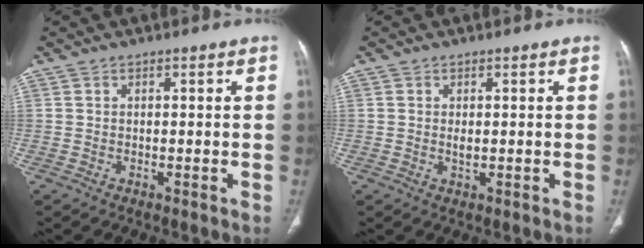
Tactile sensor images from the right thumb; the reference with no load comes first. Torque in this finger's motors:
{"motor_torque": [0.98, -0.08, 0.10, -0.54, 0.01]}